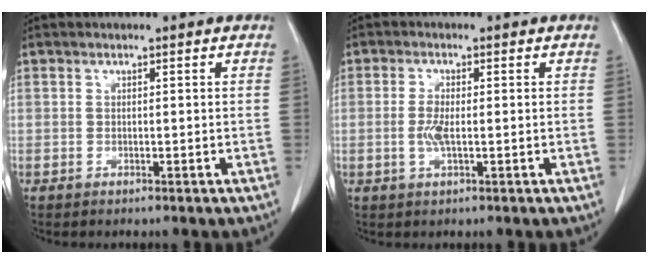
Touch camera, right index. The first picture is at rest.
{"total": 3.0, "force": [-0.4, 0.8, 2.9], "torque": [-0.068, -0.002, -0.007]}